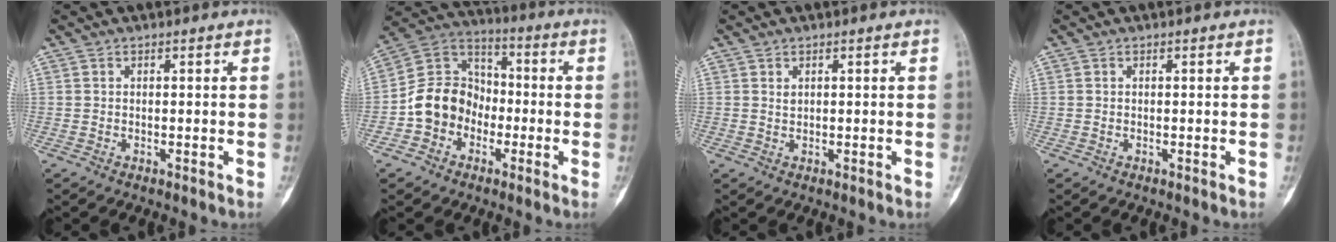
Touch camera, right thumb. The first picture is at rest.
{"total": 12.0, "force": [-3.4, 10.0, 5.7], "torque": [-0.077, 0.053, -0.072]}
{"total": 0.9, "force": [0.5, 0.6, 0.6], "torque": [-0.005, -0.002, 0.011]}
{"total": 0.0}